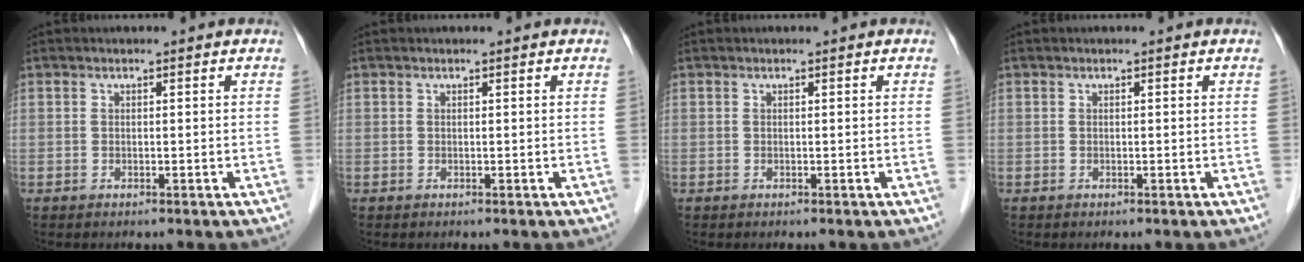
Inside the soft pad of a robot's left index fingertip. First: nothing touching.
{"total": 0.0}
{"total": 0.0}
{"total": 0.0}